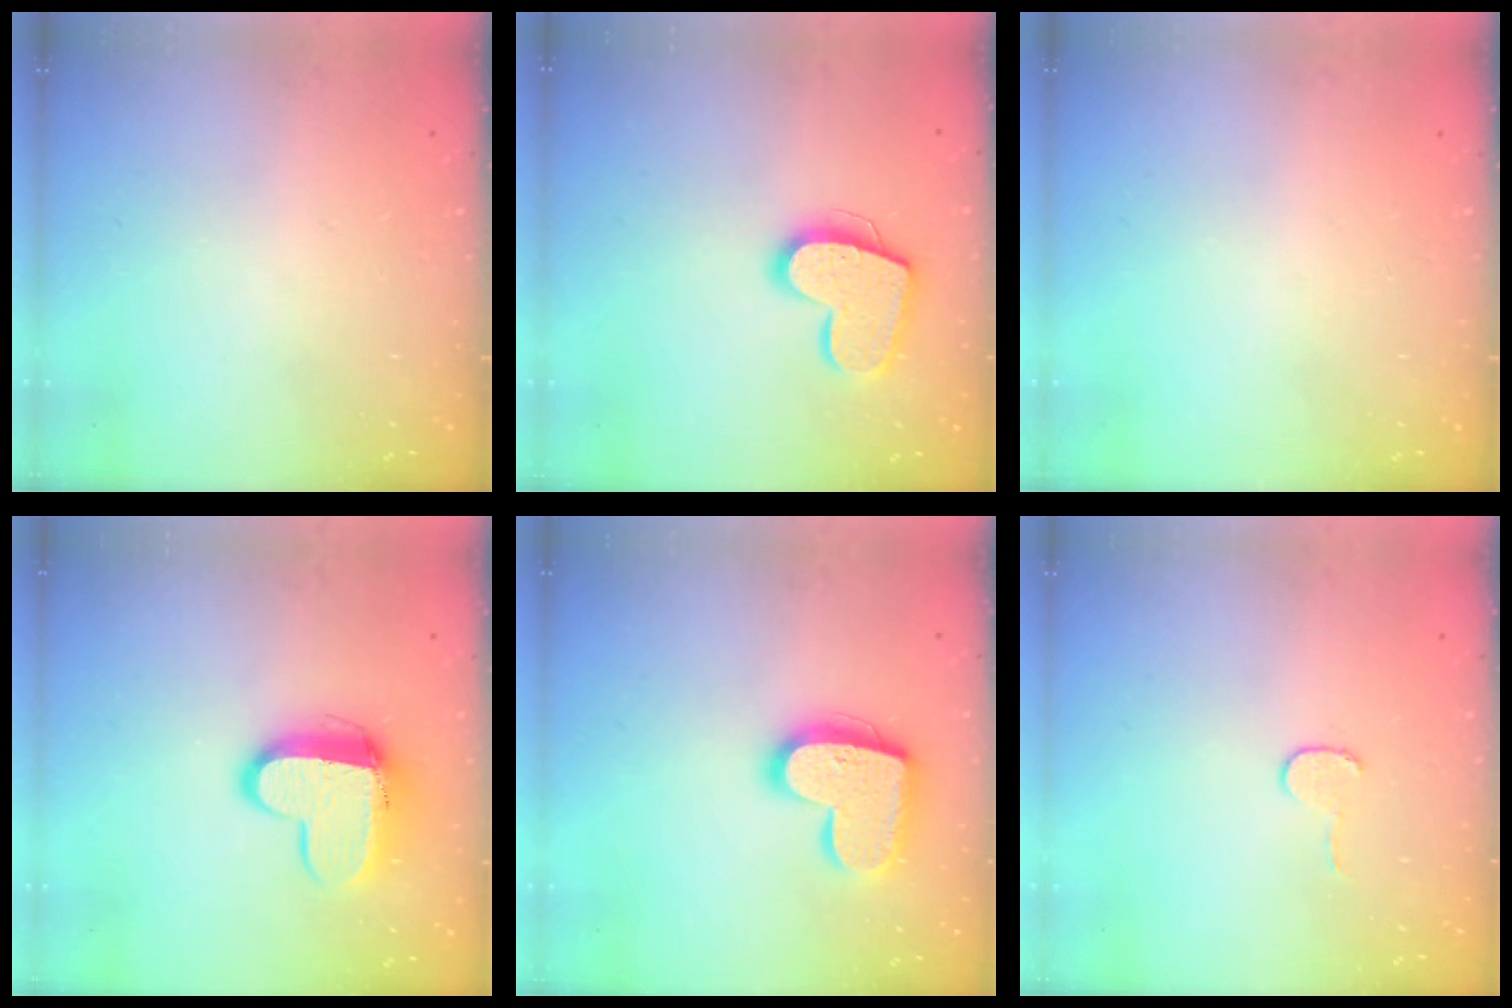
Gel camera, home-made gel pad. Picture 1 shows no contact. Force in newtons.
{"total": 14.9, "press": 14.9, "slide": 1.0}
{"total": 0.0}
{"total": 12.1, "press": 12.0, "slide": 0.9}
{"total": 17.3, "press": 17.3, "slide": 1.1}
{"total": 3.9, "press": 3.9, "slide": 0.3}